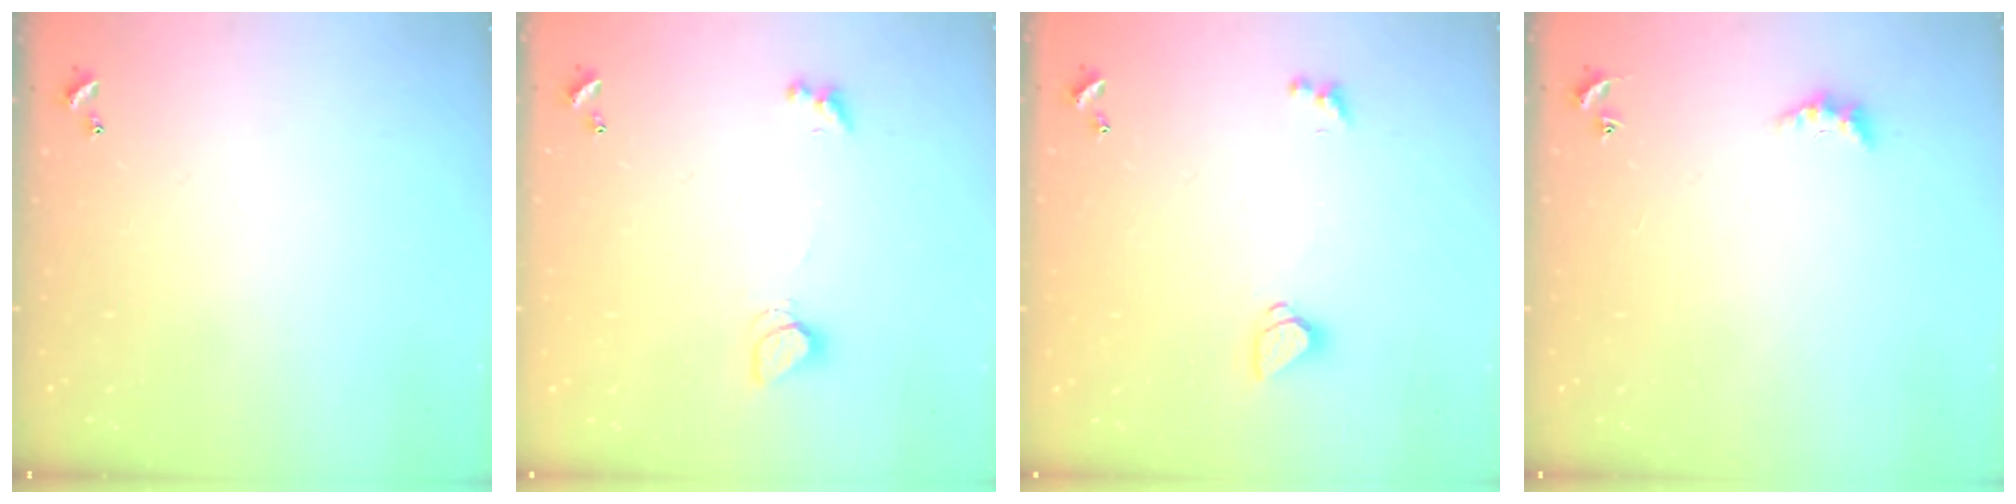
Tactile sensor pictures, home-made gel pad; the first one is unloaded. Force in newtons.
{"total": 2.0, "press": 1.9, "slide": 0.5}
{"total": 1.5, "press": 1.4, "slide": 0.5}
{"total": 2.4, "press": 2.4, "slide": 0.6}